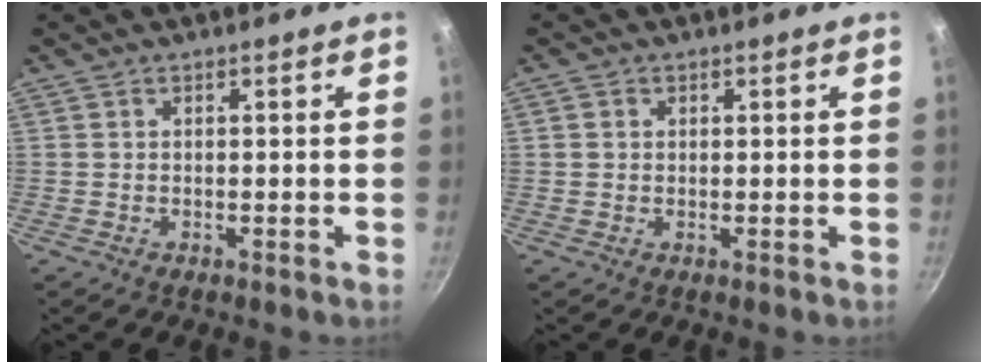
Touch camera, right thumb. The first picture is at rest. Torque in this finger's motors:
{"motor_torque": [-0.01, -0.11, -0.13, -0.13, -0.07]}